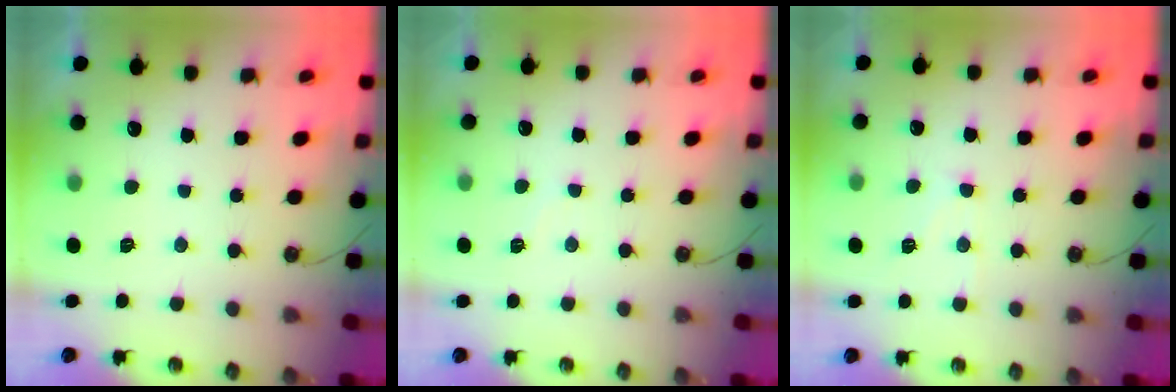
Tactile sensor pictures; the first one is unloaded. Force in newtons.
{"total": 5.3, "press": 5.2, "slide": 0.8}
{"total": 7.9, "press": 7.9, "slide": 0.6}